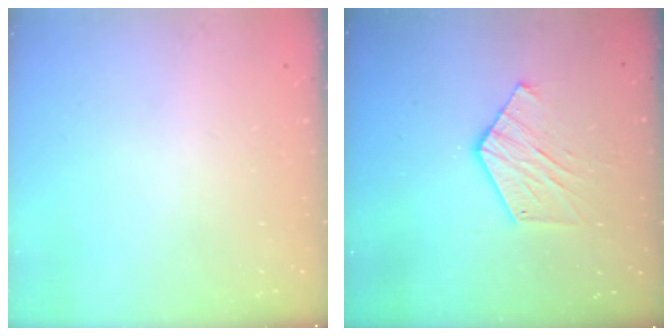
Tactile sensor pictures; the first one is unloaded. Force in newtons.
{"total": 9.6, "press": 9.6, "slide": 0.3}